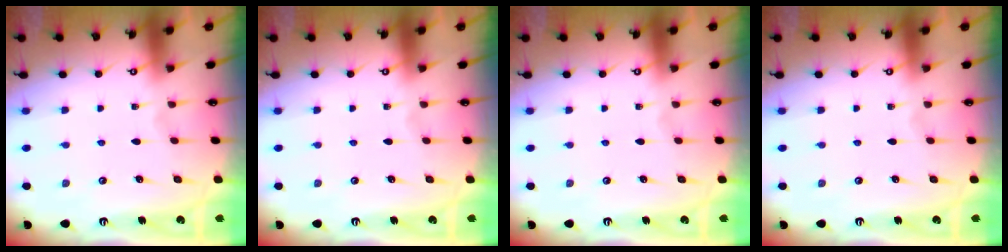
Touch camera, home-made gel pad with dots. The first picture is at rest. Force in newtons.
{"total": 0.0}
{"total": 0.0}
{"total": 0.0}